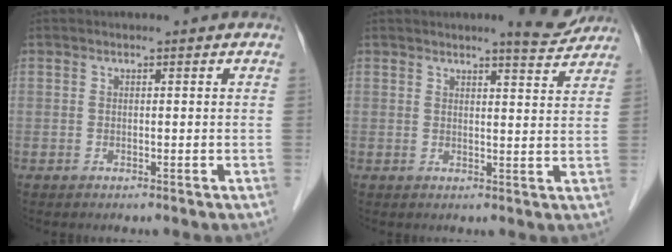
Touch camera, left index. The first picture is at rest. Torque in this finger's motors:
{"motor_torque": [0.94, -0.72, 0.18, 0.00]}